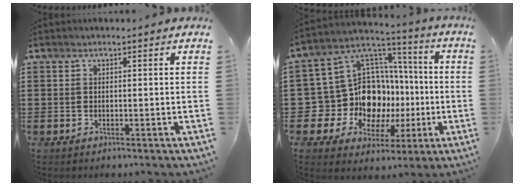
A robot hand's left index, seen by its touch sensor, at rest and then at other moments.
{"total": 13.6, "force": [-2.8, 12.5, 4.7], "torque": [-0.125, -0.012, -0.032]}